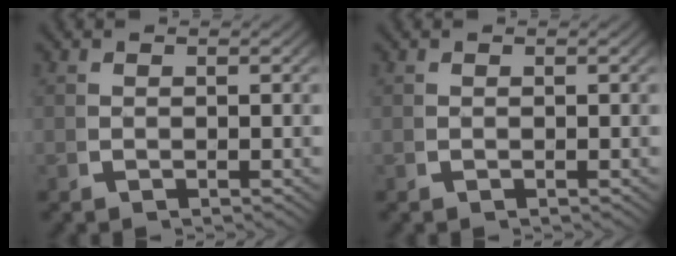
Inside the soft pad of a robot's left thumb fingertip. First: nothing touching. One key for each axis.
{"total": 0.0}